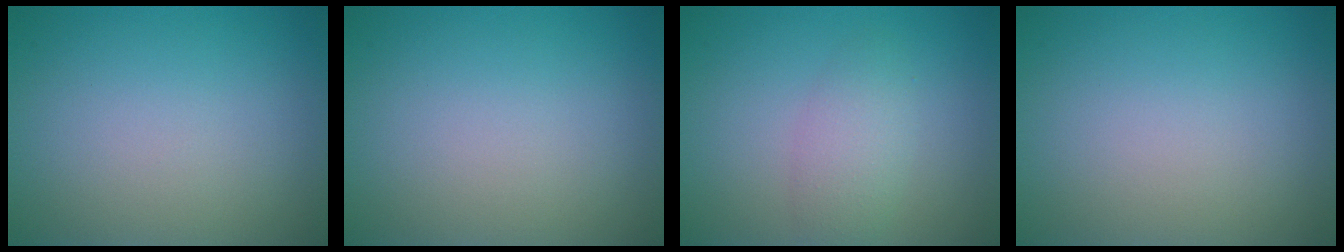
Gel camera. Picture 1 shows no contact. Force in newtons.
{"total": 0.0}
{"total": 2.5, "press": 2.4, "slide": 0.2}
{"total": 0.0}